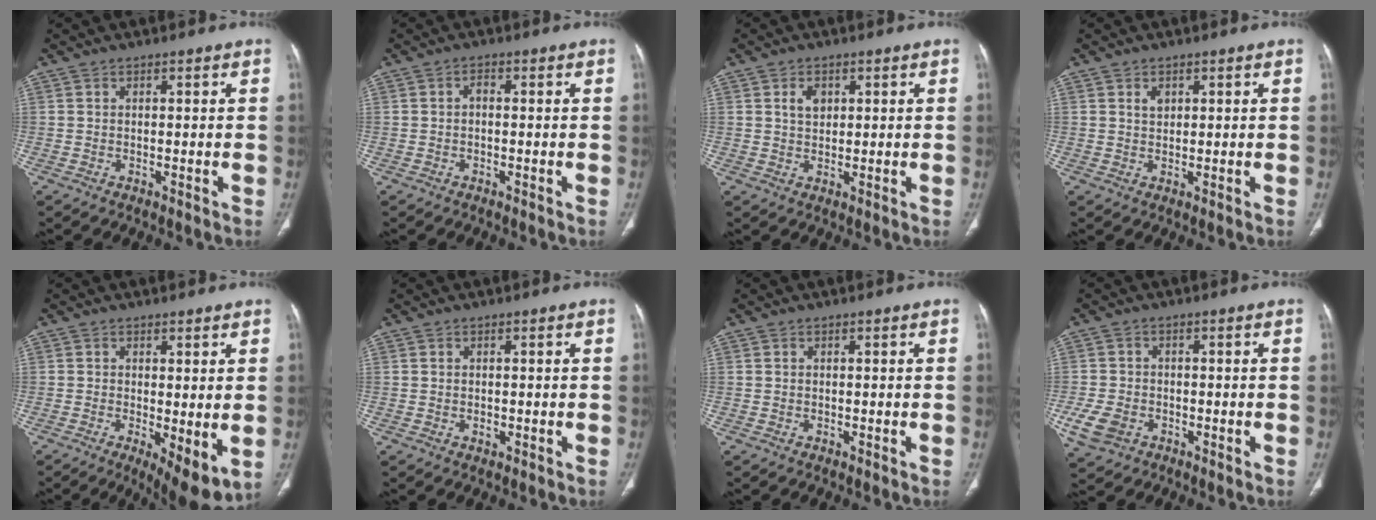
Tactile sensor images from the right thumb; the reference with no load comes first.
{"total": 1.3, "force": [-0.2, 0.8, 1.0], "torque": [-0.014, 0.005, -0.008]}
{"total": 3.2, "force": [1.1, 2.2, 2.0], "torque": [-0.025, -0.003, 0.021]}
{"total": 1.8, "force": [0.8, 1.3, 1.1], "torque": [-0.012, -0.004, 0.016]}
{"total": 7.8, "force": [-1.0, 2.7, 7.2], "torque": [-0.111, -0.026, -0.011]}
{"total": 1.2, "force": [-0.2, 0.8, 0.8], "torque": [-0.013, -0.001, 0.000]}
{"total": 0.0}
{"total": 6.3, "force": [-2.2, 4.8, 3.4], "torque": [-0.071, 0.006, -0.035]}